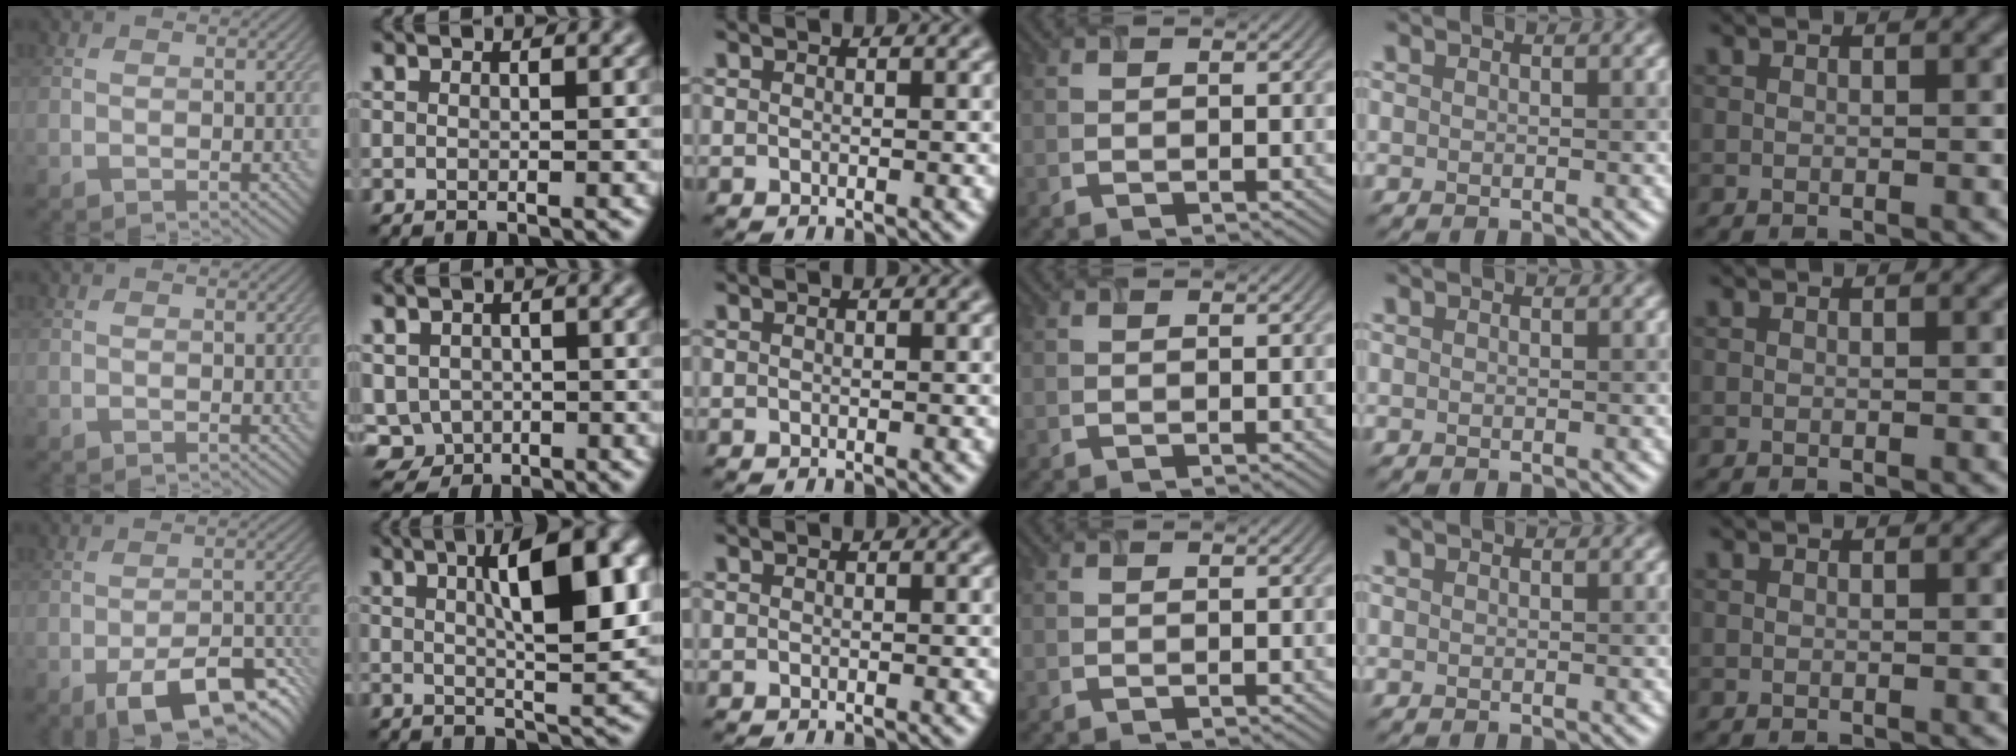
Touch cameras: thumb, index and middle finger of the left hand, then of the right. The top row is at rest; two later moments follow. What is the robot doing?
{"motion": "close", "object": "airpods case & airpods"}